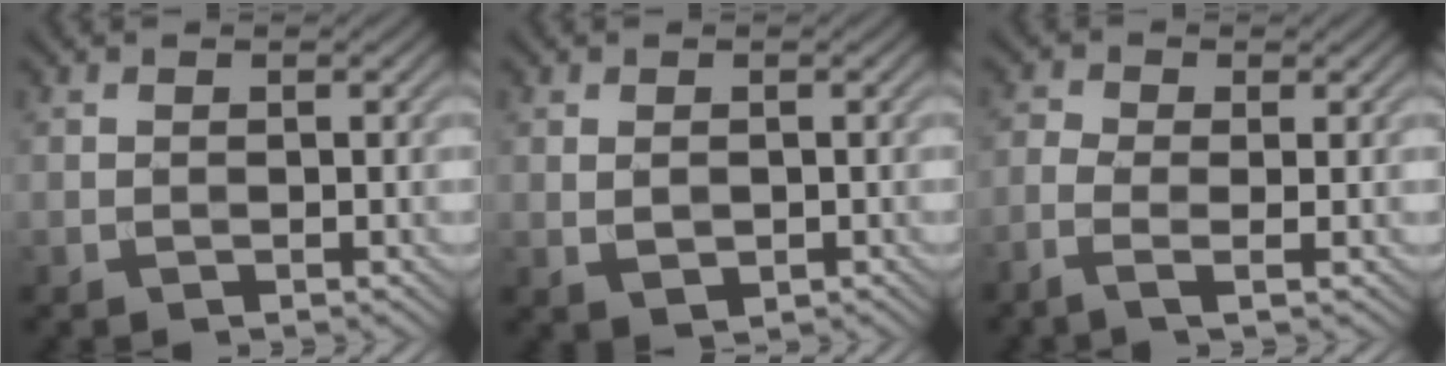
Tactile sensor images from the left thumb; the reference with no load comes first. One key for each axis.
{"total": 1.6, "fx": -0.1, "fy": 1.0, "fz": 1.3, "tx": -0.027, "ty": -0.005, "tz": 0.004}
{"total": 2.8, "fx": -1.2, "fy": 0.8, "fz": 2.4, "tx": -0.060, "ty": -0.001, "tz": -0.035}